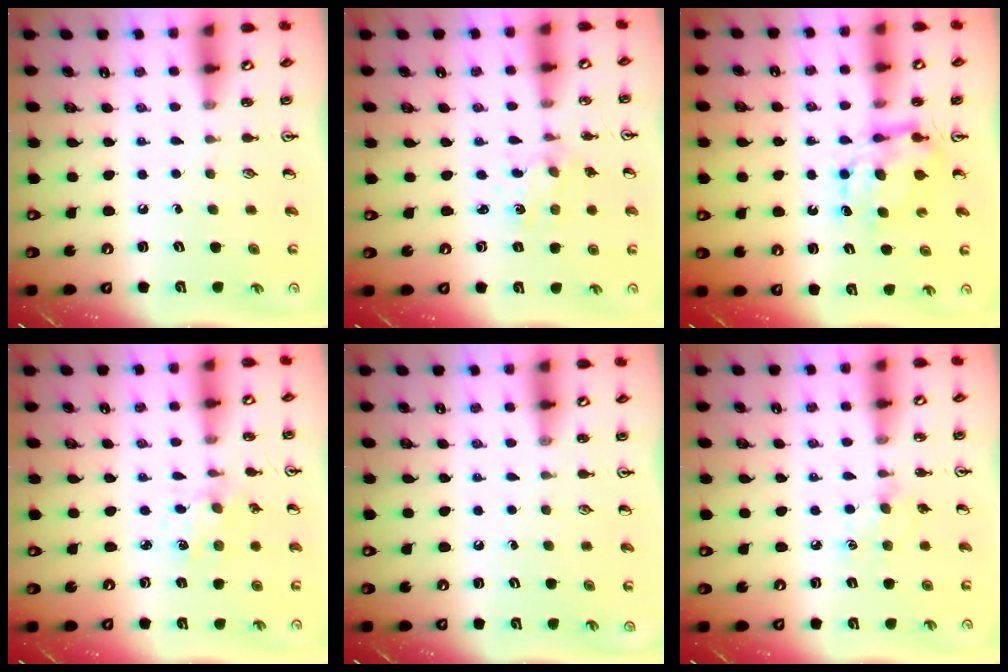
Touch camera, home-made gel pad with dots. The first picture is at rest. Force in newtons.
{"total": 1.6, "press": 1.6, "slide": 0.3}
{"total": 7.5, "press": 7.4, "slide": 0.6}
{"total": 2.0, "press": 1.9, "slide": 0.4}
{"total": 0.0}
{"total": 5.3, "press": 5.3, "slide": 0.7}